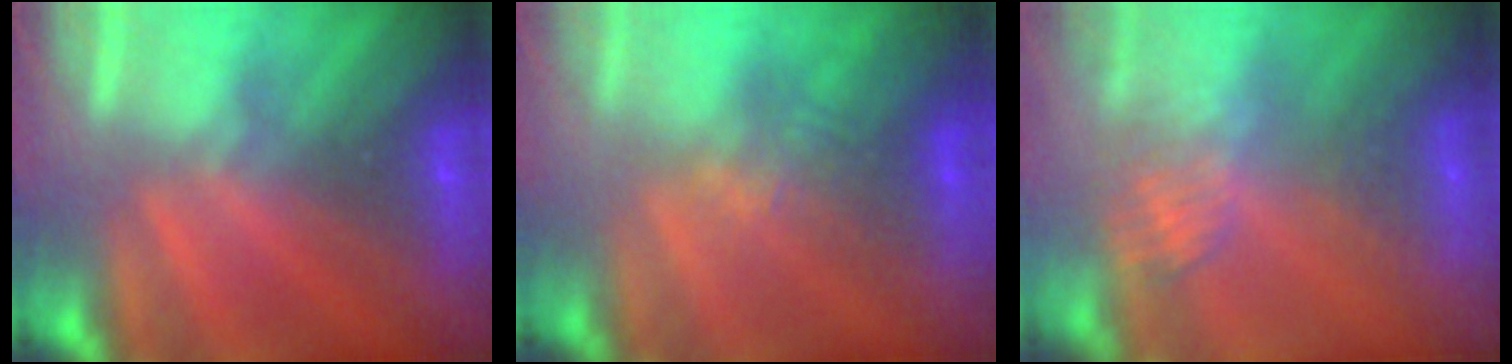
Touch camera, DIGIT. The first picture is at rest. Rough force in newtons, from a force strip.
{"total": 2.7}
{"total": 2.5}